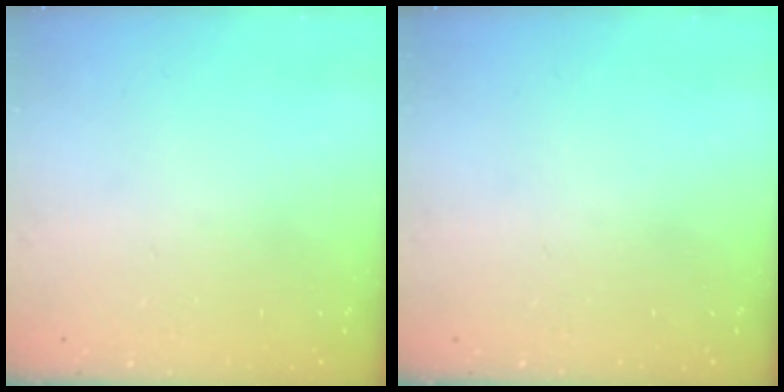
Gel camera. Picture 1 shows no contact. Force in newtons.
{"total": 0.0}